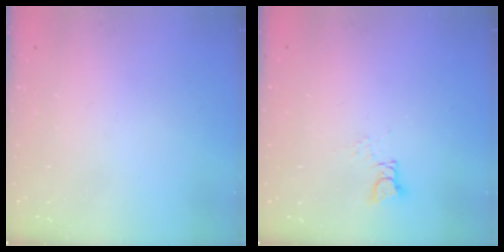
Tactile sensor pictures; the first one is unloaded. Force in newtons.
{"total": 3.6, "press": 3.5, "slide": 0.4}